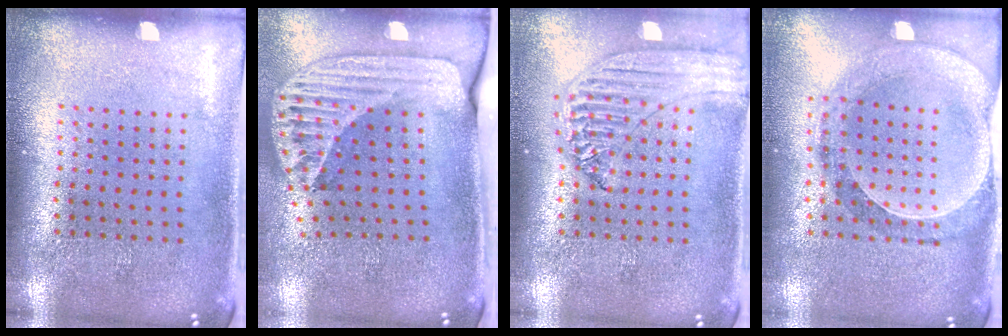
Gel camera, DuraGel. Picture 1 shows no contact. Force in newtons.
{"total": 2.6, "press": 1.8, "slide": 1.8}
{"total": 1.3, "press": 1.2, "slide": 0.2}
{"total": 0.6, "press": 0.6, "slide": 0.2}